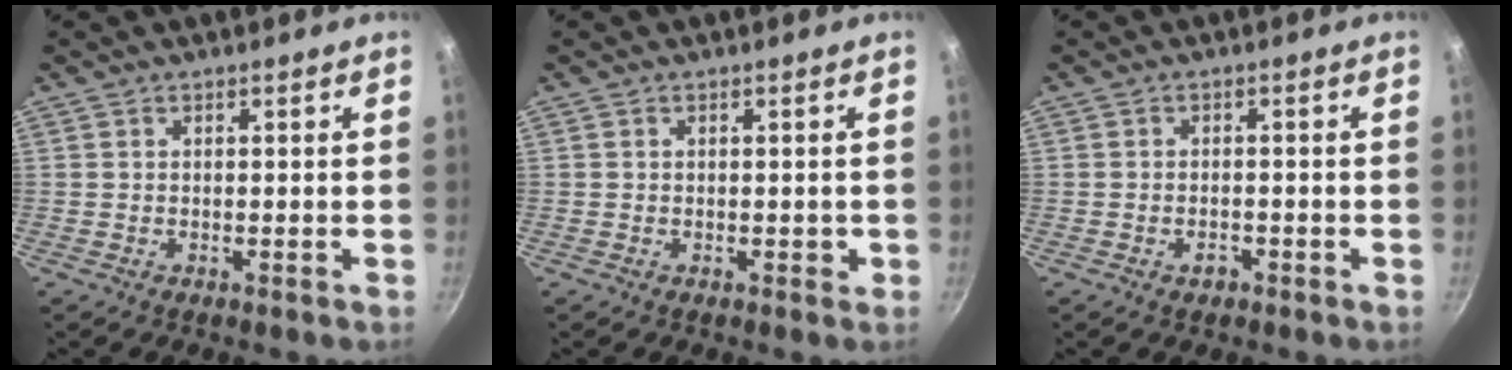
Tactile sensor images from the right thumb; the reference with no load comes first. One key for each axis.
{"total": 1.2, "fx": -0.2, "fy": 0.9, "fz": 0.7, "tx": -0.002, "ty": 0.004, "tz": -0.002}
{"total": 1.9, "fx": -1.1, "fy": 1.1, "fz": 1.0, "tx": -0.011, "ty": 0.011, "tz": -0.015}